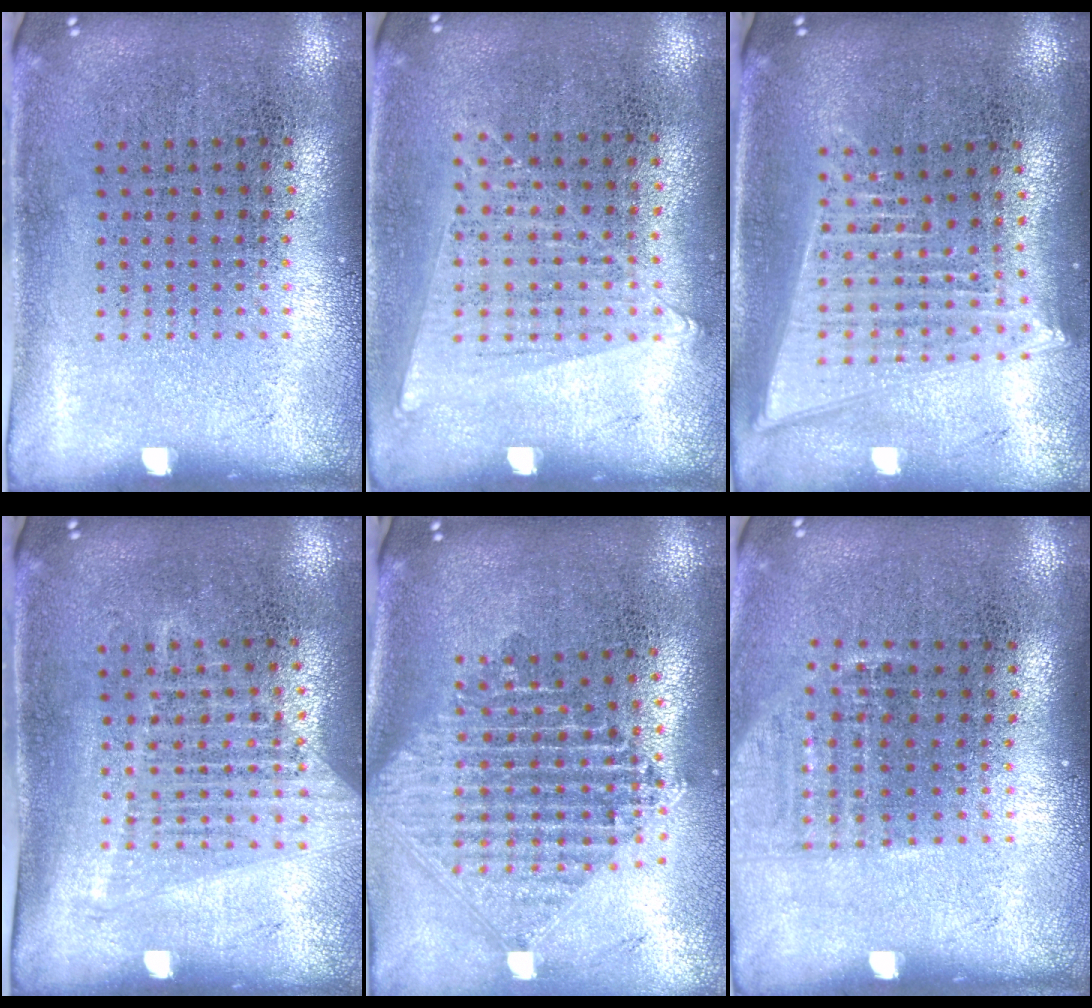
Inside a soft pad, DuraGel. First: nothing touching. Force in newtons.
{"total": 1.1, "press": 1.0, "slide": 0.4}
{"total": 2.1, "press": 1.8, "slide": 1.1}
{"total": 1.5, "press": 1.4, "slide": 0.5}
{"total": 2.4, "press": 1.9, "slide": 1.5}
{"total": 0.9, "press": 0.8, "slide": 0.4}